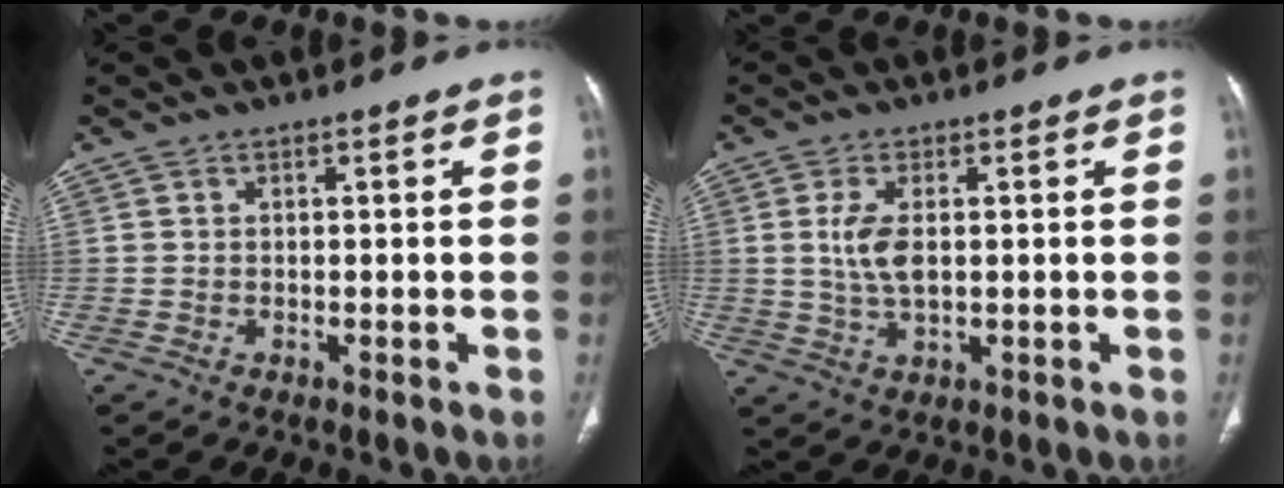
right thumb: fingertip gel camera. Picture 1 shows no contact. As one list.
[{"total": 5.7, "force": [0.7, 2.8, 5.0], "torque": [-0.108, -0.004, 0.016]}]